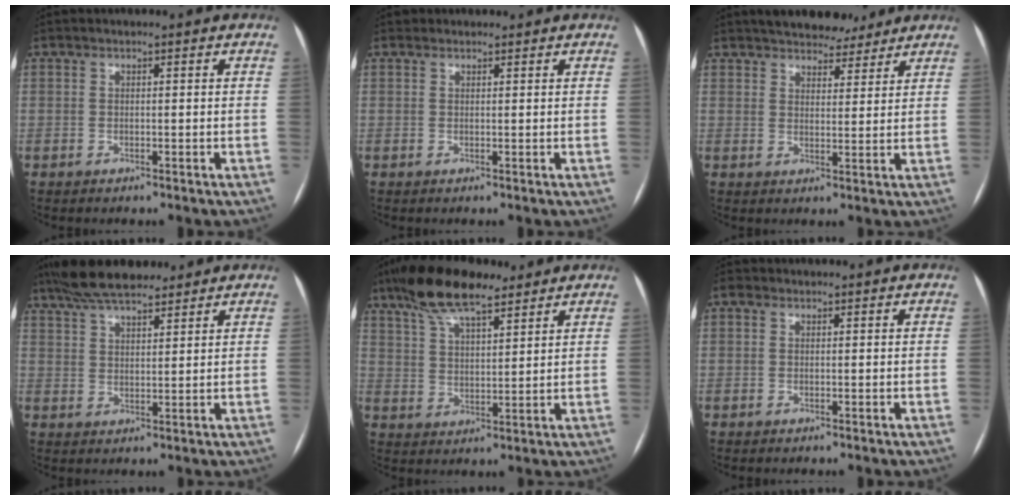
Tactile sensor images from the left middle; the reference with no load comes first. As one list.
[{"total": 0.7, "force": [0.6, 0.4, -0.2], "torque": [-0.001, 0.002, 0.009]}, {"total": 9.3, "force": [8.2, 3.3, 3.0], "torque": [-0.033, 0.010, 0.112]}, {"total": 10.8, "force": [9.0, 2.6, 5.3], "torque": [-0.097, 0.030, 0.156]}, {"total": 11.8, "force": [8.9, 3.1, 7.1], "torque": [-0.139, 0.023, 0.159]}, {"total": 0.7, "force": [0.3, 0.7, 0.2], "torque": [-0.002, 0.004, 0.002]}]